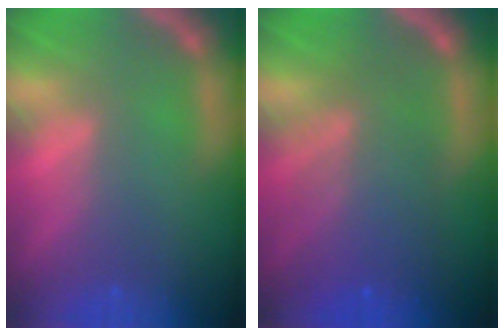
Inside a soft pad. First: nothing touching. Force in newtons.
{"total": 7.0}